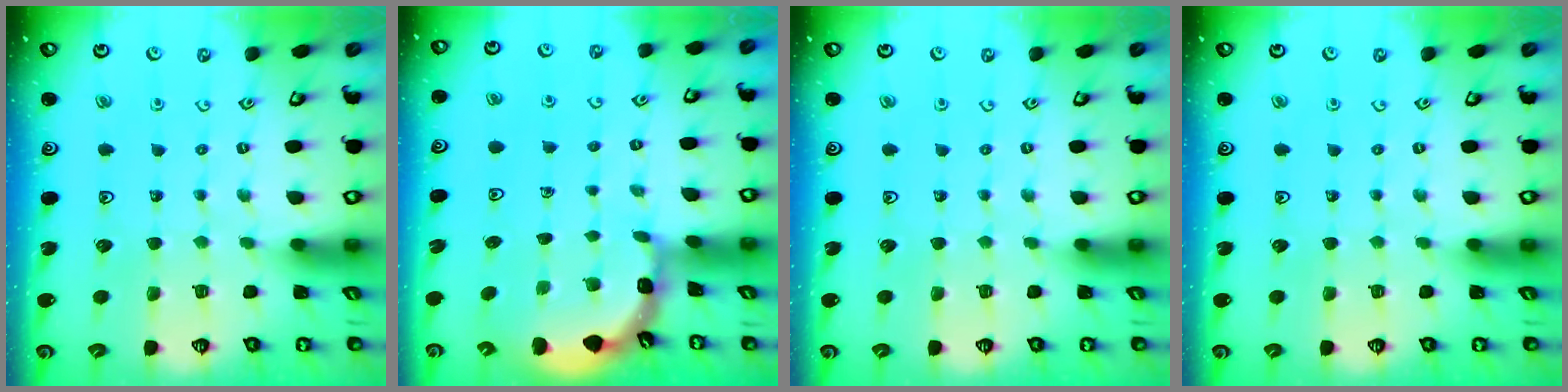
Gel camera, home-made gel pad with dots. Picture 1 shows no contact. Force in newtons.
{"total": 2.3, "press": 2.3, "slide": 0.1}
{"total": 0.0}
{"total": 0.0}